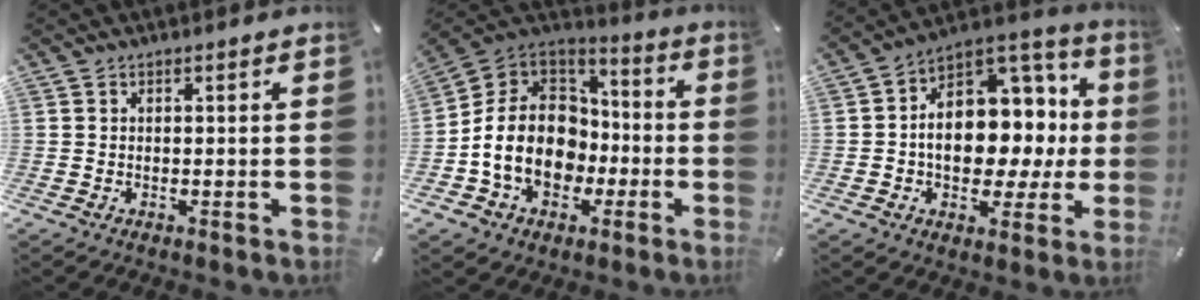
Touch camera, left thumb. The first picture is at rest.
{"total": 16.9, "force": [-3.4, 13.7, 9.3], "torque": [-0.199, 0.020, -0.056]}
{"total": 14.1, "force": [-1.2, 10.8, 9.0], "torque": [-0.130, -0.010, -0.014]}